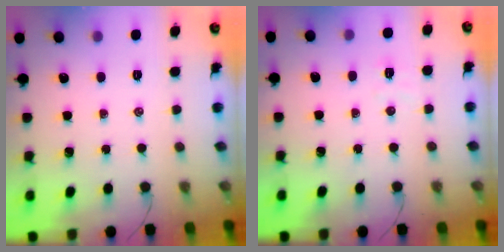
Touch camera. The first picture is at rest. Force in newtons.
{"total": 3.0, "press": 2.8, "slide": 0.8}